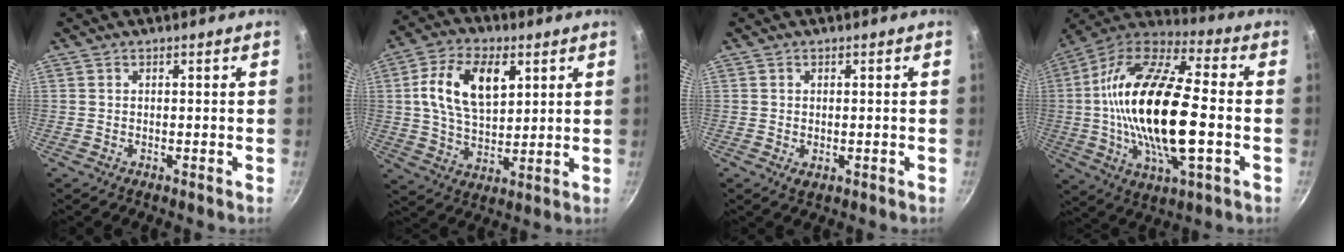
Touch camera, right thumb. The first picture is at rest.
{"total": 14.1, "force": [4.1, 8.5, 10.5], "torque": [-0.170, -0.003, 0.069]}
{"total": 1.5, "force": [-0.1, 1.0, 1.1], "torque": [-0.017, -0.002, 0.000]}
{"total": 26.3, "force": [-1.8, 10.7, 23.9], "torque": [-0.456, 0.022, -0.047]}